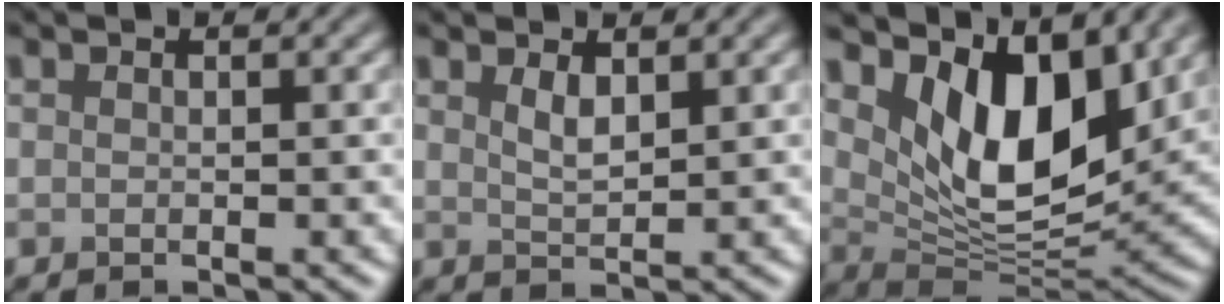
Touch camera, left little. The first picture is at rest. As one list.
[{"total": 1.8, "force": [1.1, 0.6, 1.2], "torque": [-0.027, -0.002, 0.024]}, {"total": 9.2, "force": [4.3, 4.8, 6.6], "torque": [-0.117, -0.016, 0.073]}]